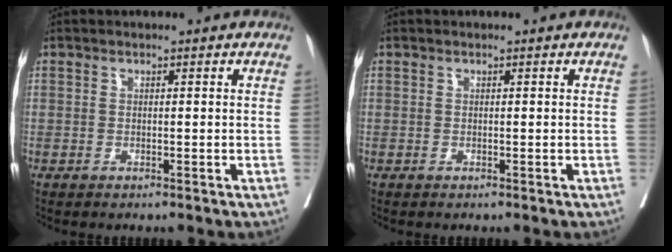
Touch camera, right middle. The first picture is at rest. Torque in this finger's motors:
{"motor_torque": [0.00, 0.00, 0.00, 0.00]}